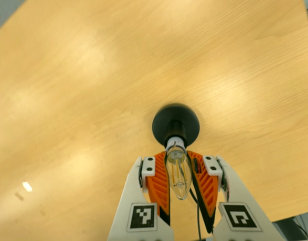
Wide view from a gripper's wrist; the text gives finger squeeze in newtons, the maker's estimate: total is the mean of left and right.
{"total": 20.4, "left": 19.3, "right": 21.4}